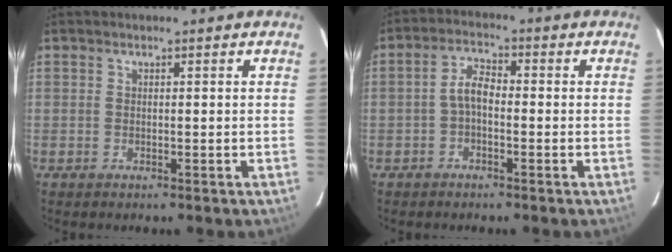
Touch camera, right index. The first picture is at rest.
{"total": 3.6, "force": [-1.0, 1.8, 3.0], "torque": [-0.062, 0.014, -0.020]}